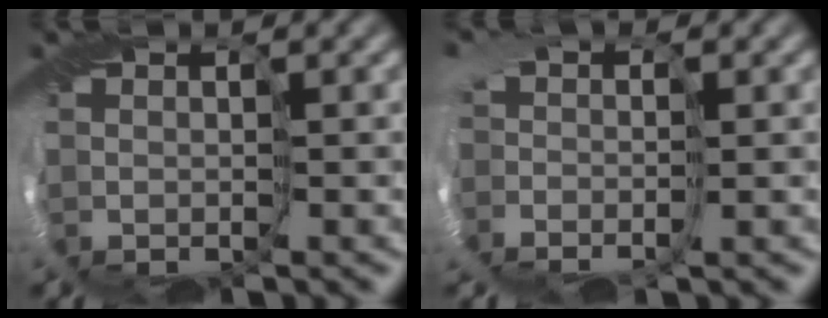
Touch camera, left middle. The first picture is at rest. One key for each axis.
{"total": 2.8, "fx": -0.7, "fy": 2.0, "fz": 1.9, "tx": -0.026, "ty": 0.004, "tz": -0.016}